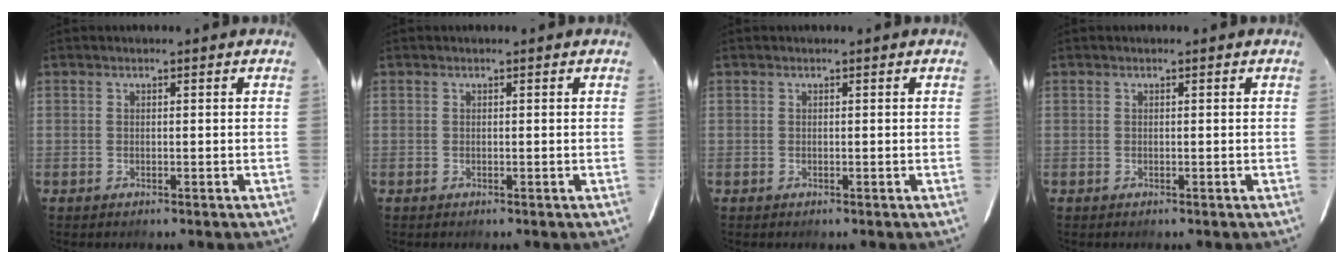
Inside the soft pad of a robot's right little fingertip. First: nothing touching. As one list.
[{"total": 0.0}, {"total": 0.0}, {"total": 0.0}]